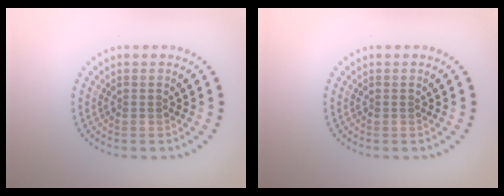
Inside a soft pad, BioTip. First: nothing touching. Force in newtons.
{"total": 0.0}